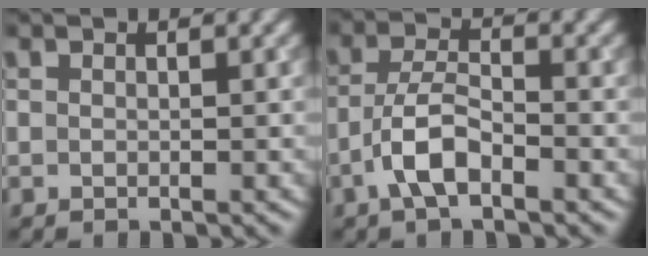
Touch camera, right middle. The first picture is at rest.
{"total": 3.9, "force": [-2.1, 1.3, 3.0], "torque": [-0.061, 0.008, -0.048]}